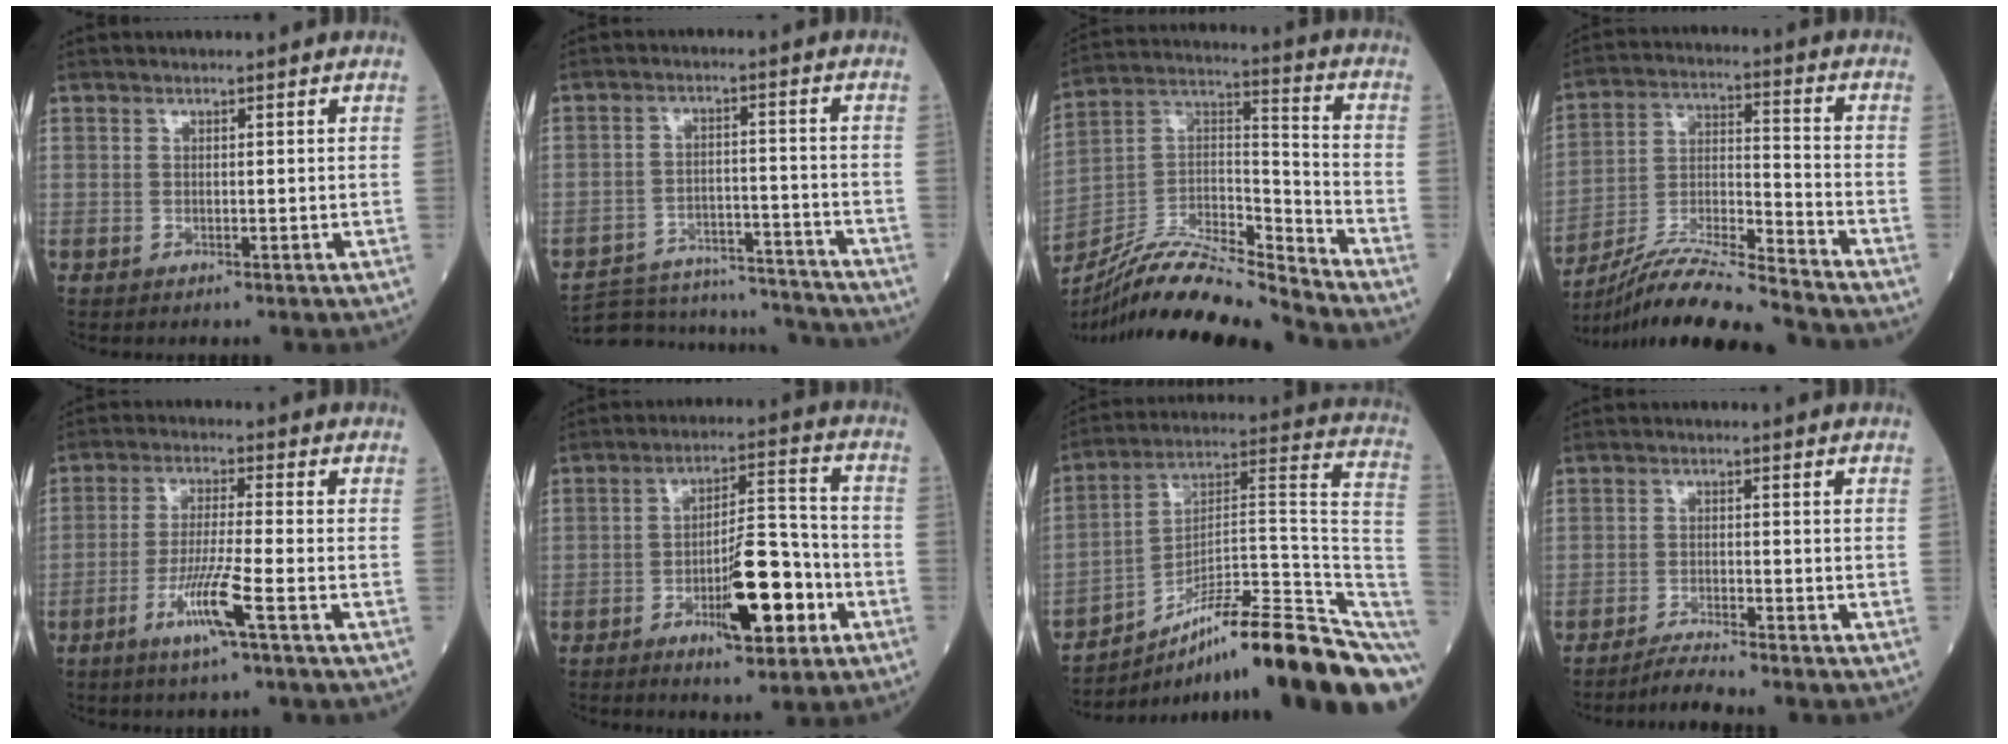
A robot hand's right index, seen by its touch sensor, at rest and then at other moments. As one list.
[{"total": 15.9, "force": [-15.6, 2.3, 2.2], "torque": [-0.038, 0.022, -0.217]}, {"total": 16.9, "force": [-15.8, -0.2, 6.3], "torque": [-0.110, 0.034, -0.287]}, {"total": 16.7, "force": [-15.5, -0.9, 6.4], "torque": [-0.124, -0.003, -0.274]}, {"total": 7.5, "force": [-3.5, -0.6, 6.5], "torque": [-0.130, -0.011, -0.069]}, {"total": 11.3, "force": [-4.5, 2.8, 10.0], "torque": [-0.163, 0.010, -0.066]}, {"total": 24.5, "force": [-15.0, 3.0, 19.2], "torque": [-0.177, 0.051, -0.224]}, {"total": 3.9, "force": [-3.6, -1.2, 0.9], "torque": [-0.022, -0.017, -0.064]}]